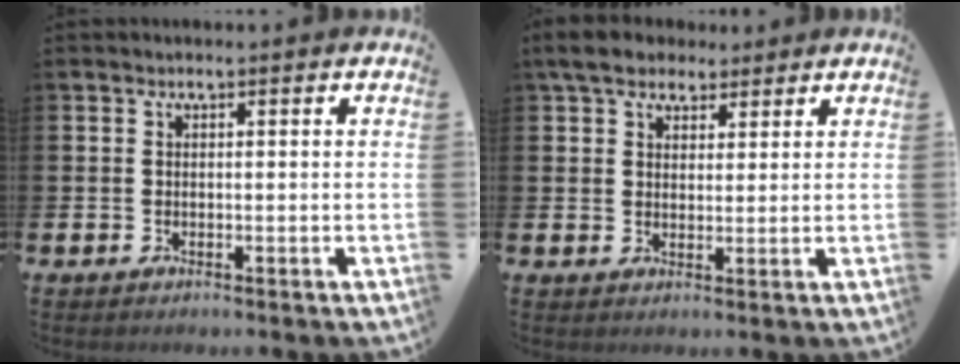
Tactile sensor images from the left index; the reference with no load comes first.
{"total": 5.4, "force": [4.5, 2.7, 1.3], "torque": [-0.023, -0.013, 0.079]}